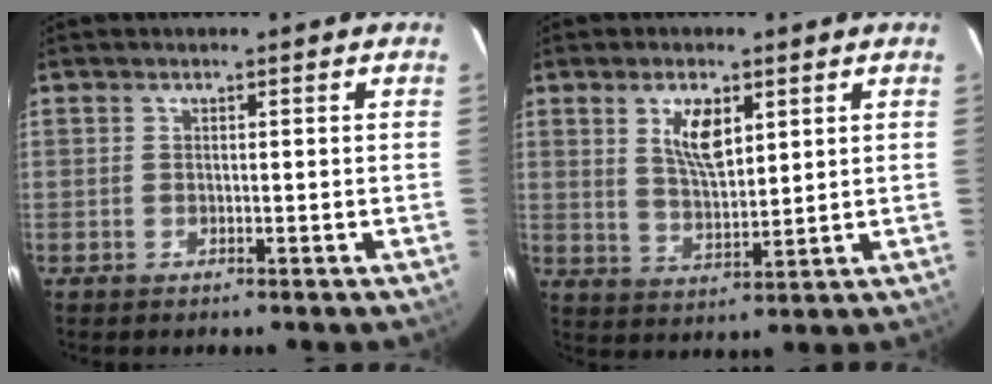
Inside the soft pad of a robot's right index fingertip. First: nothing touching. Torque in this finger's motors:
{"motor_torque": [0.59, 0.55, 0.28, 0.08]}